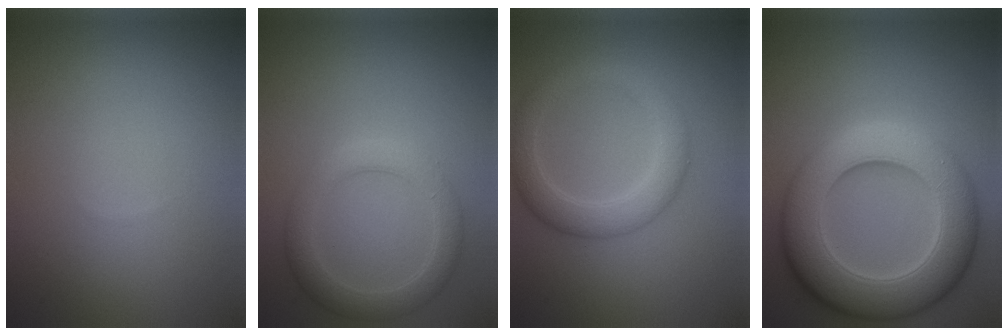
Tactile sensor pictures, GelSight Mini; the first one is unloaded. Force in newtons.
{"total": 3.5, "press": 3.5, "slide": 0.3}
{"total": 4.0, "press": 4.0, "slide": 0.3}
{"total": 10.6, "press": 10.6, "slide": 0.2}